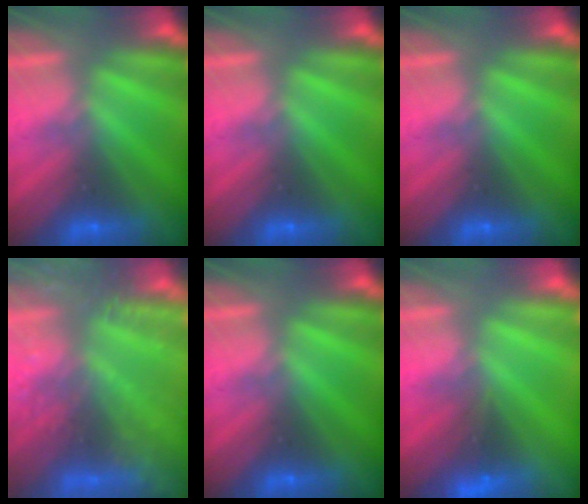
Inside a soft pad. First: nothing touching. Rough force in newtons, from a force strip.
{"total": 0.0}
{"total": 0.0}
{"total": 6.4}
{"total": 0.0}
{"total": 4.9}